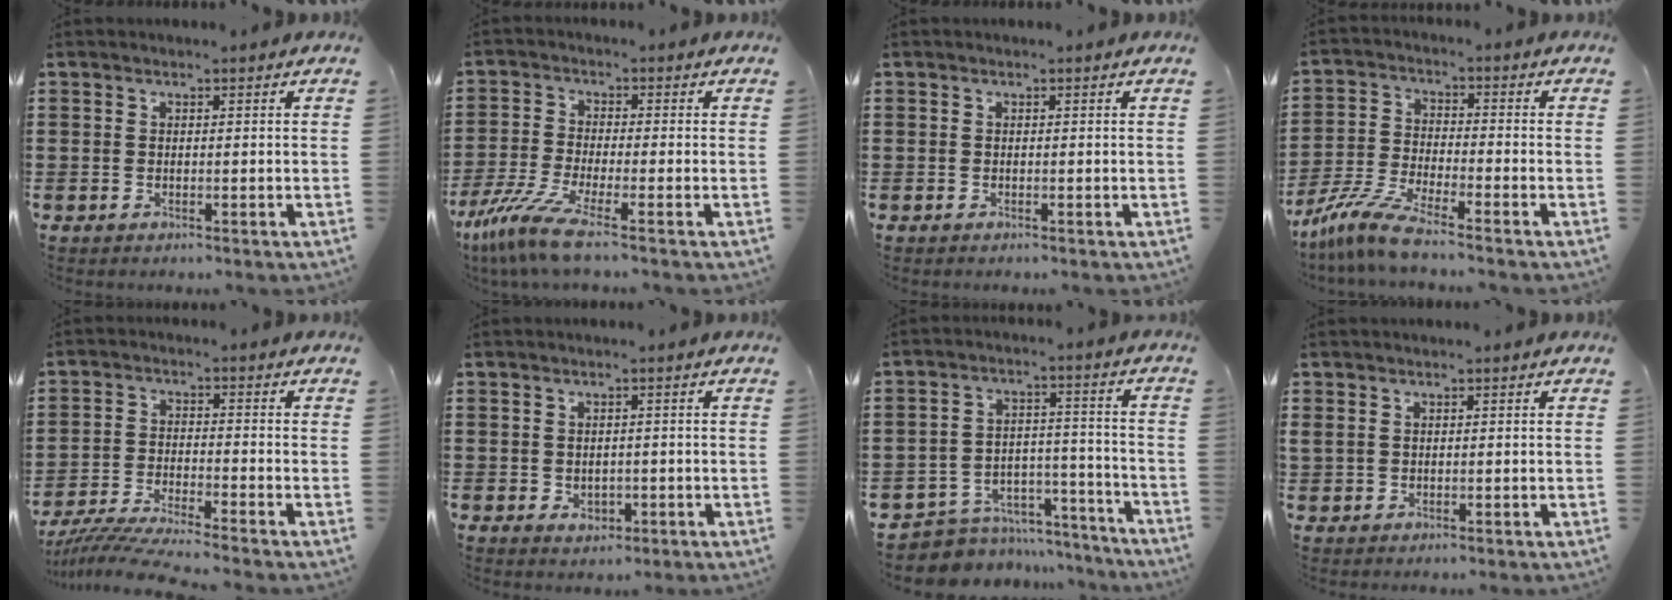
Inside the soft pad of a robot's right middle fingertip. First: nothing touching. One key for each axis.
{"total": 6.6, "fx": -4.4, "fy": 0.4, "fz": 4.9, "tx": -0.122, "ty": -0.025, "tz": -0.090}
{"total": 0.0}
{"total": 6.9, "fx": -5.9, "fy": 0.2, "fz": 3.5, "tx": -0.096, "ty": -0.017, "tz": -0.121}
{"total": 5.9, "fx": -5.6, "fy": -0.4, "fz": 1.9, "tx": -0.057, "ty": -0.023, "tz": -0.114}
{"total": 1.8, "fx": -0.3, "fy": 1.3, "fz": 1.2, "tx": -0.017, "ty": -0.002, "tz": -0.009}
{"total": 6.5, "fx": -6.2, "fy": 2.1, "fz": 0.7, "tx": -0.017, "ty": 0.018, "tz": -0.122}
{"total": 0.8, "fx": 0.5, "fy": 0.5, "fz": 0.3, "tx": -0.010, "ty": 0.004, "tz": 0.009}